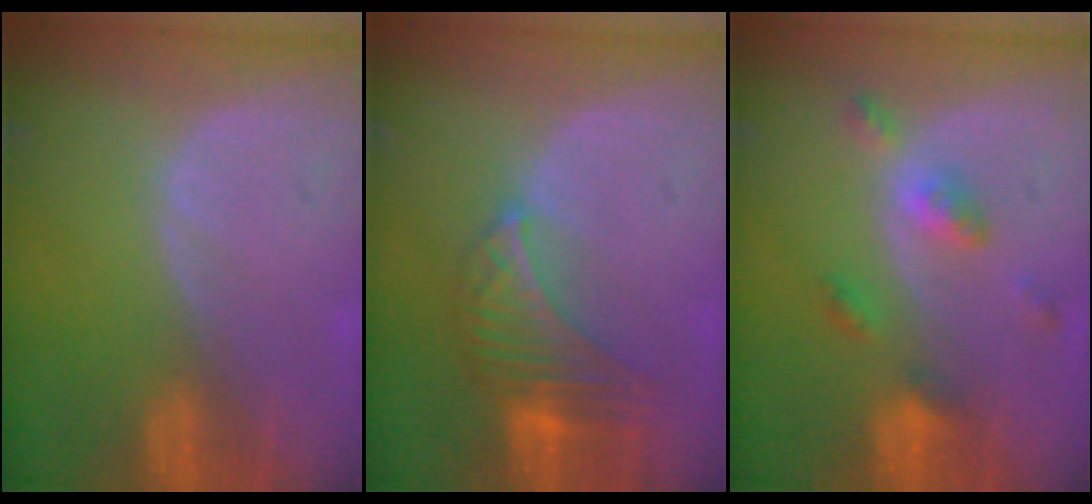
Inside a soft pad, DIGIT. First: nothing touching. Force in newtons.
{"total": 7.1, "press": 6.7, "slide": 2.2}
{"total": 5.2, "press": 4.7, "slide": 2.2}